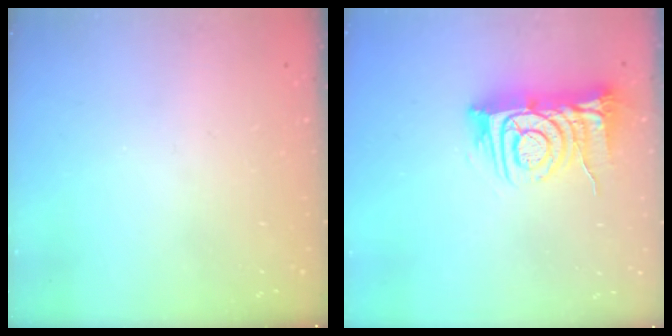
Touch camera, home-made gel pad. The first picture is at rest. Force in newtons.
{"total": 11.2, "press": 11.2, "slide": 1.0}